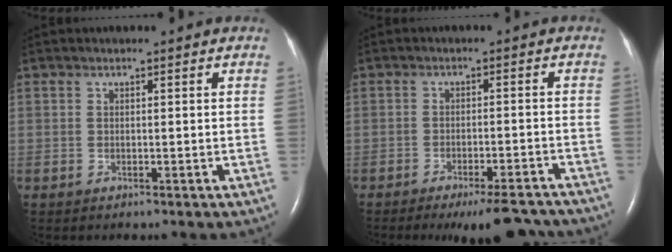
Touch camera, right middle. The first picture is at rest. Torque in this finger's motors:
{"motor_torque": [-0.05, -0.20, 0.26, 0.08]}